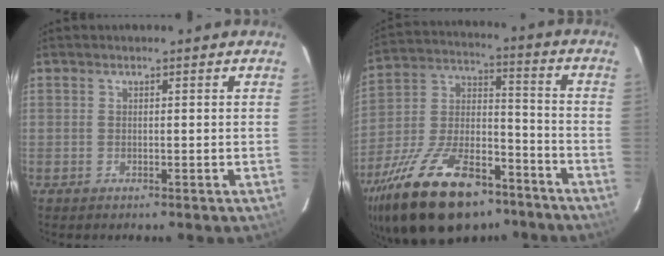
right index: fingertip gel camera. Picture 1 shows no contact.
{"total": 26.5, "force": [-17.4, 12.1, 15.9], "torque": [-0.314, -0.003, -0.276]}